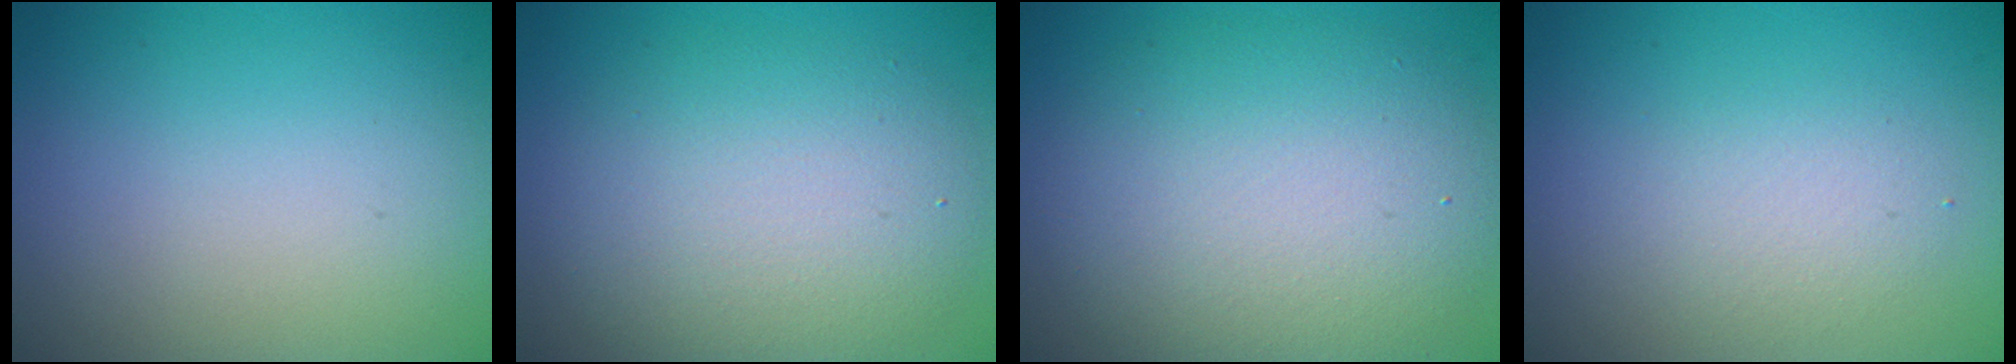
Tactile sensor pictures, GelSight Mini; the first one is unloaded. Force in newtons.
{"total": 6.1, "press": 6.1, "slide": 0.2}
{"total": 8.2, "press": 8.2, "slide": 0.8}
{"total": 2.3, "press": 2.3, "slide": 0.1}